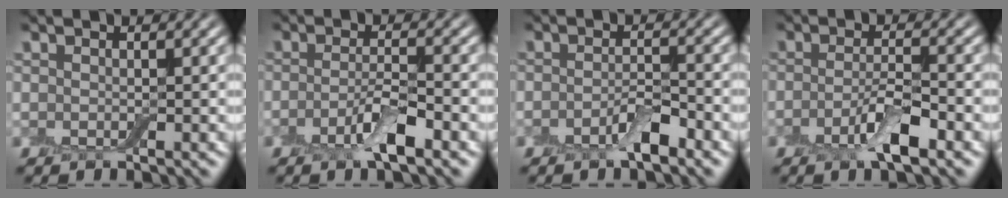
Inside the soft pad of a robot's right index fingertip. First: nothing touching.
{"total": 3.4, "force": [-1.7, 0.8, 2.8], "torque": [-0.054, 0.004, -0.039]}
{"total": 2.6, "force": [-1.5, 0.8, 2.0], "torque": [-0.036, 0.003, -0.030]}
{"total": 3.7, "force": [-1.8, 1.0, 3.1], "torque": [-0.060, 0.003, -0.039]}